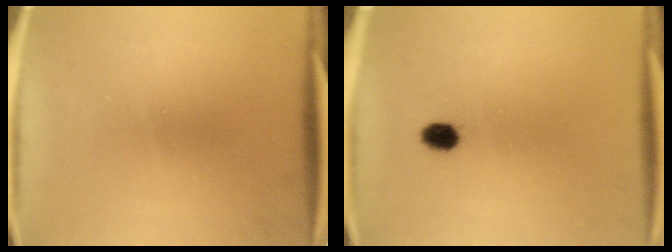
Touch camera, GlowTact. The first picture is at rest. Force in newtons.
{"total": 2.7}